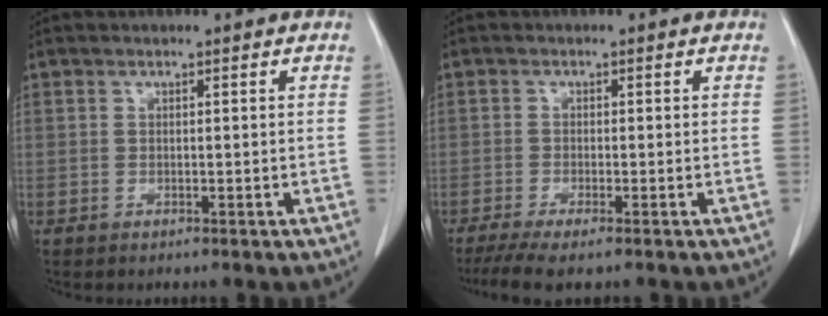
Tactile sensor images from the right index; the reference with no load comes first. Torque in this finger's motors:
{"motor_torque": [0.17, -0.15, 0.19, 0.05]}